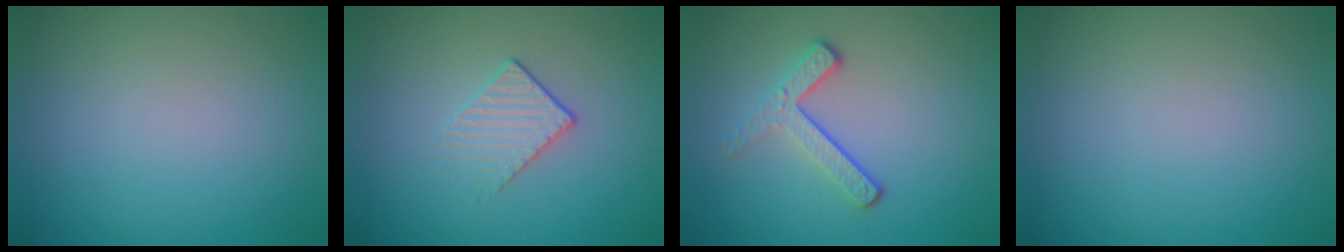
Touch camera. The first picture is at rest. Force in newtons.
{"total": 1.6, "press": 1.1, "slide": 1.1}
{"total": 3.2, "press": 2.2, "slide": 2.3}
{"total": 0.0}